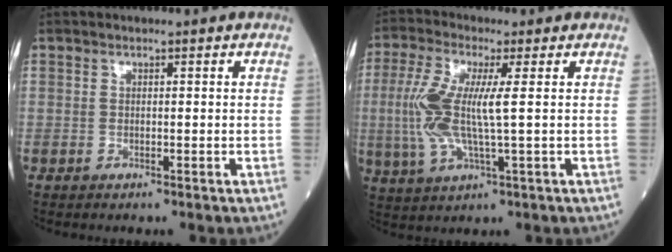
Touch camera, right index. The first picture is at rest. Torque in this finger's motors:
{"motor_torque": [0.62, 0.12, 0.31, 0.21]}